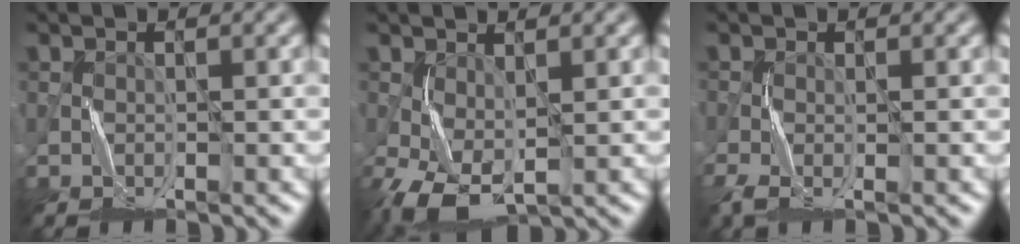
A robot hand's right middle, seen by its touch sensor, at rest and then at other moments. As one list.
[{"total": 4.5, "force": [-0.8, 2.4, 3.7], "torque": [-0.099, 0.002, -0.014]}, {"total": 2.5, "force": [-1.4, 1.0, 1.8], "torque": [-0.050, -0.006, -0.029]}]